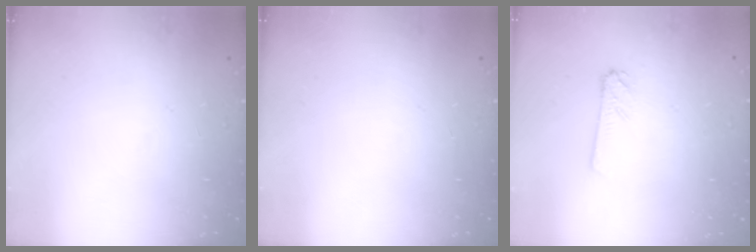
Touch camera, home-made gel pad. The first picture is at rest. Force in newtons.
{"total": 0.0}
{"total": 2.4, "press": 2.4, "slide": 0.3}